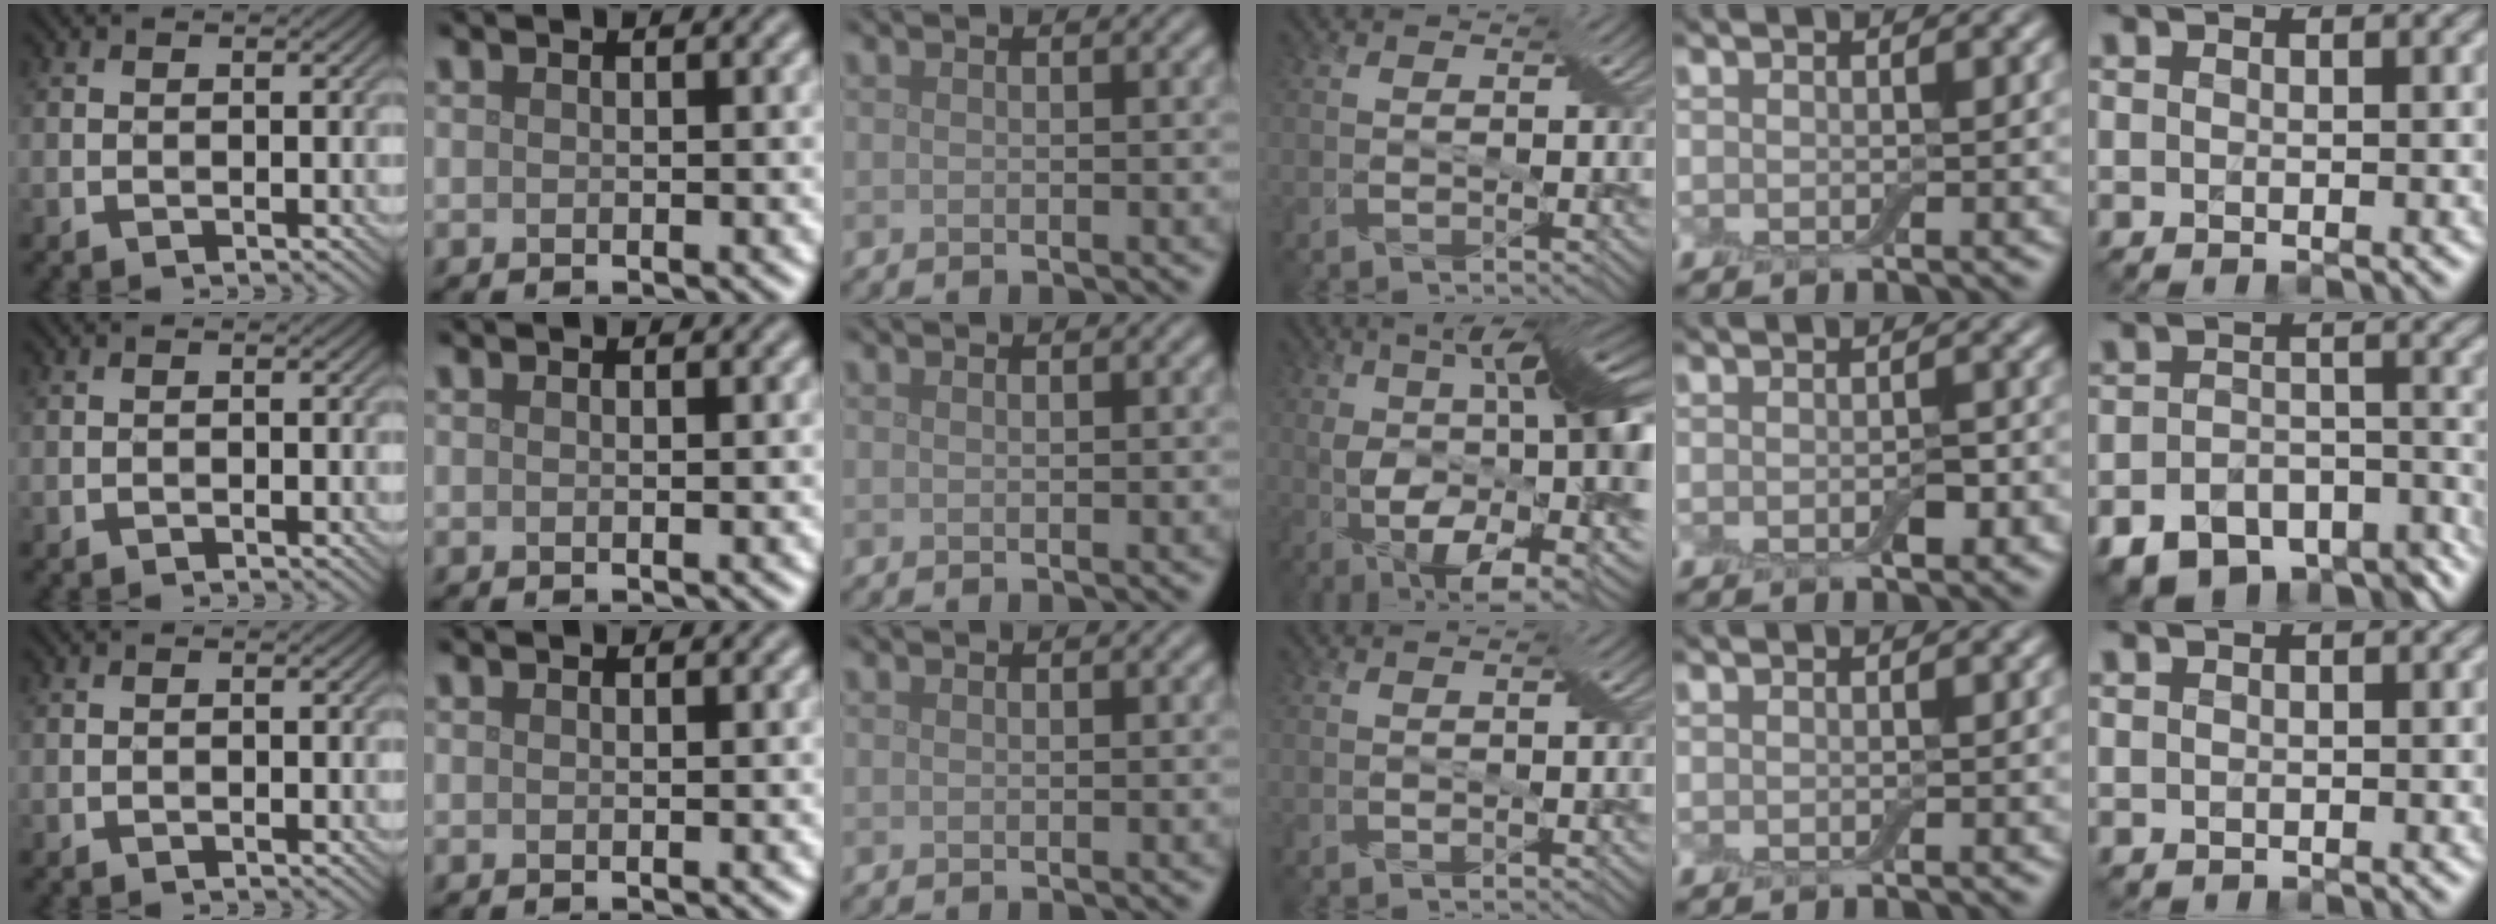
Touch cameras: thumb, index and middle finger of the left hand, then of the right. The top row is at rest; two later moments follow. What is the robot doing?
{"motion": "insert", "object": "backpack"}